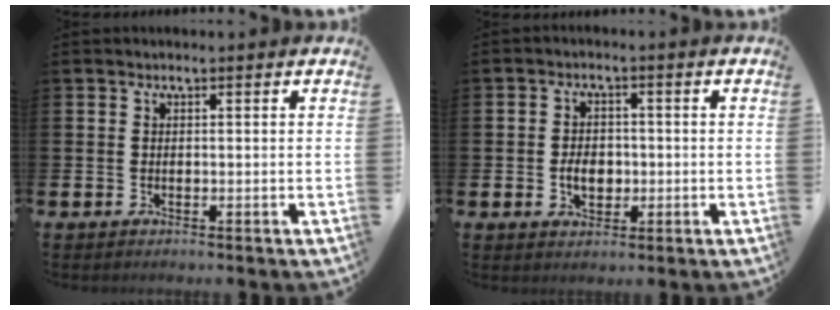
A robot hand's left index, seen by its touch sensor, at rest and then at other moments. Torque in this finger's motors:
{"motor_torque": [0.44, -0.02, 0.09, 0.04]}